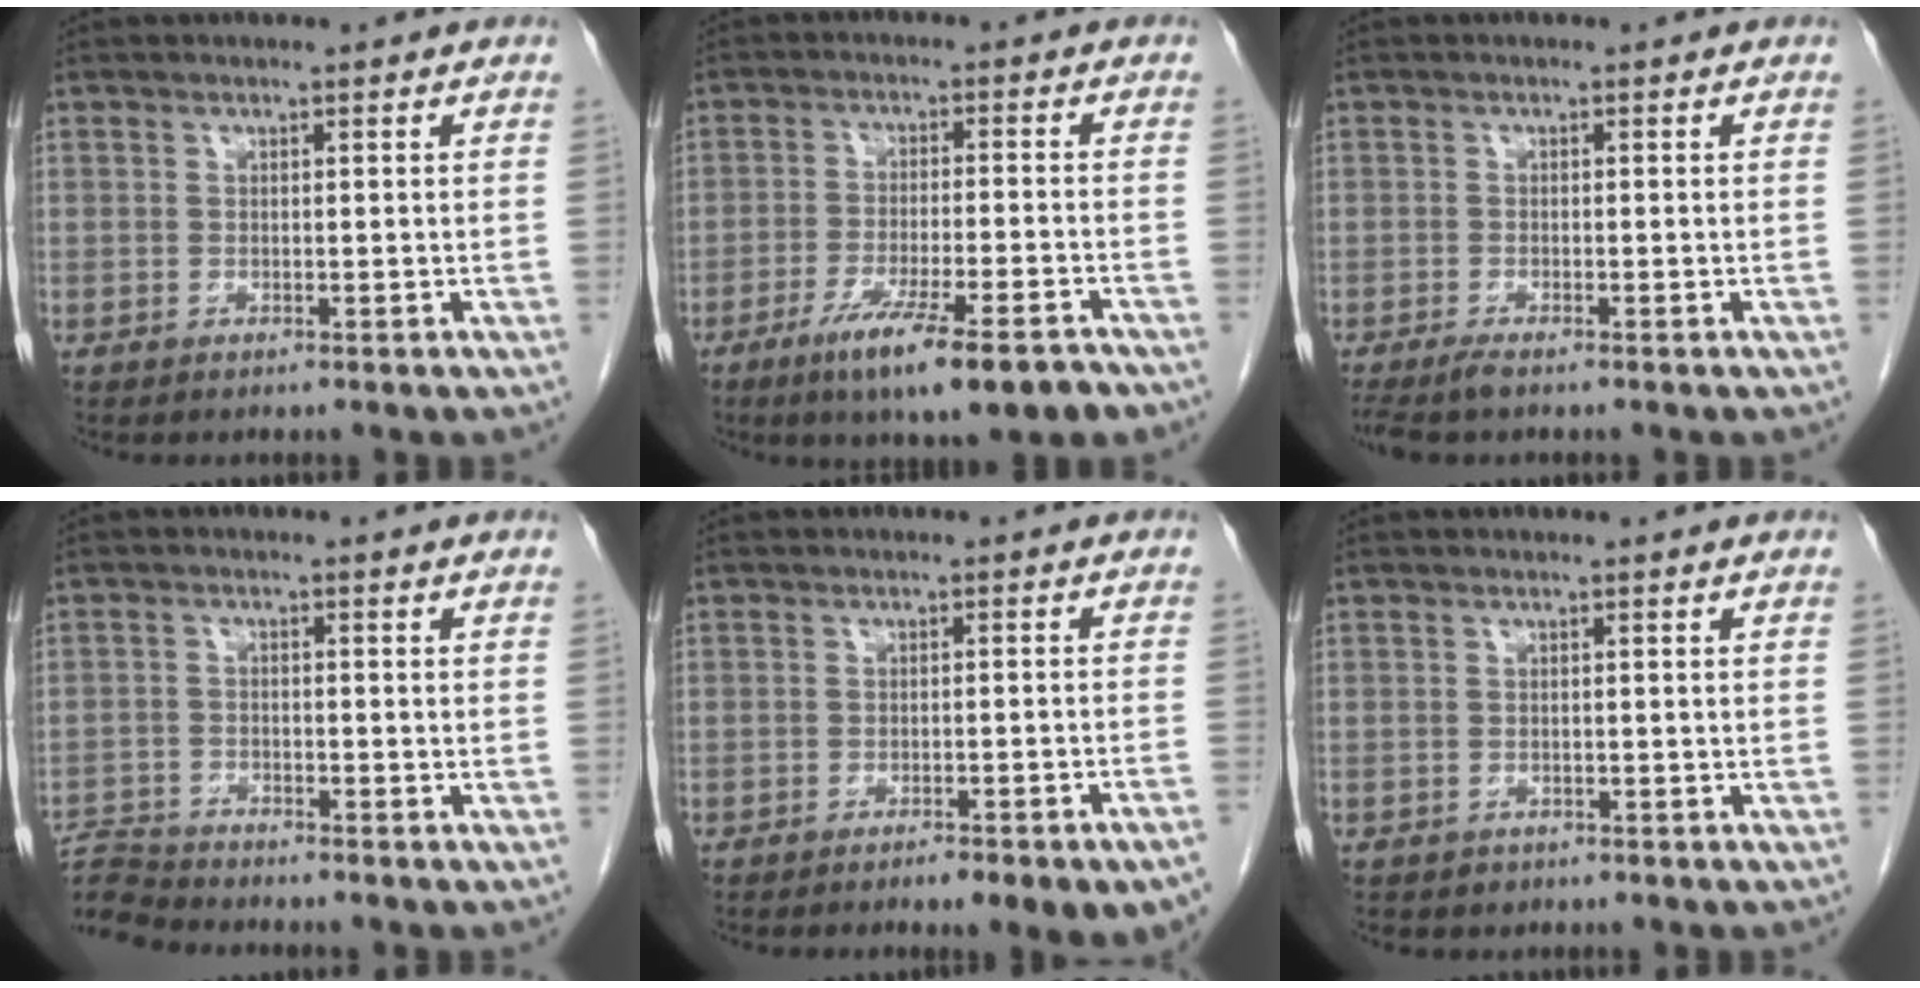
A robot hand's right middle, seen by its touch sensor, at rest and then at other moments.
{"total": 12.5, "force": [-8.4, 1.5, 9.2], "torque": [-0.135, -0.024, -0.126]}
{"total": 2.7, "force": [-2.2, 0.2, 1.6], "torque": [-0.028, -0.008, -0.040]}
{"total": 6.0, "force": [-6.0, -0.3, -0.2], "torque": [0.003, -0.001, -0.113]}
{"total": 9.8, "force": [-7.2, 0.7, 6.6], "torque": [-0.058, 0.003, -0.092]}
{"total": 1.0, "force": [-0.7, 0.8, -0.1], "torque": [-0.007, 0.002, -0.009]}